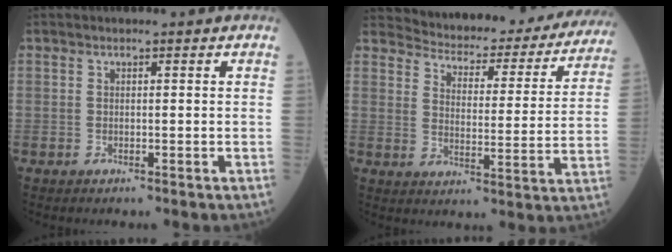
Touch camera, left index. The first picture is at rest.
{"total": 24.2, "force": [22.6, 5.7, 6.4], "torque": [-0.077, -0.060, 0.264]}